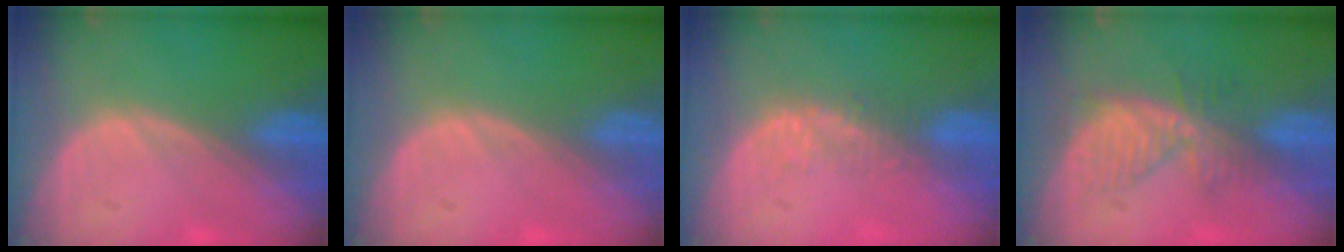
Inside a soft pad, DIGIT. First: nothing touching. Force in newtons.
{"total": 0.0}
{"total": 2.9, "press": 2.3, "slide": 1.8}
{"total": 5.8, "press": 5.8, "slide": 0.2}